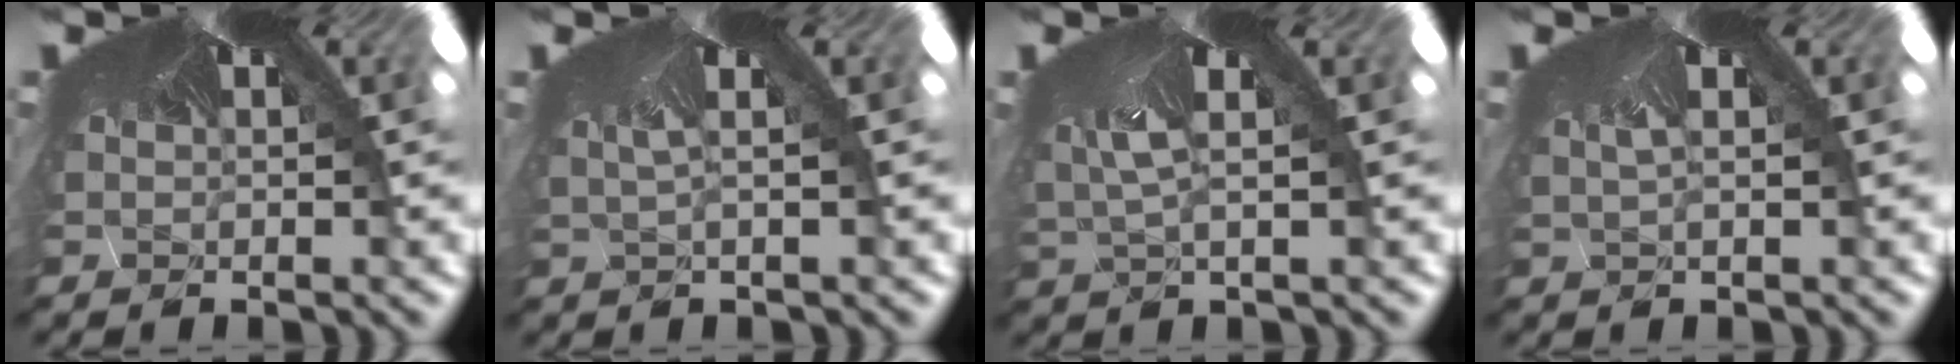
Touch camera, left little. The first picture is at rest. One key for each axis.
{"total": 2.1, "fx": -1.5, "fy": -1.4, "fz": -0.2, "tx": 0.011, "ty": -0.021, "tz": -0.008}
{"total": 2.5, "fx": -2.3, "fy": -1.0, "fz": -0.5, "tx": -0.014, "ty": -0.034, "tz": -0.010}
{"total": 1.4, "fx": -1.3, "fy": -0.5, "fz": 0.0, "tx": 0.012, "ty": -0.011, "tz": -0.013}